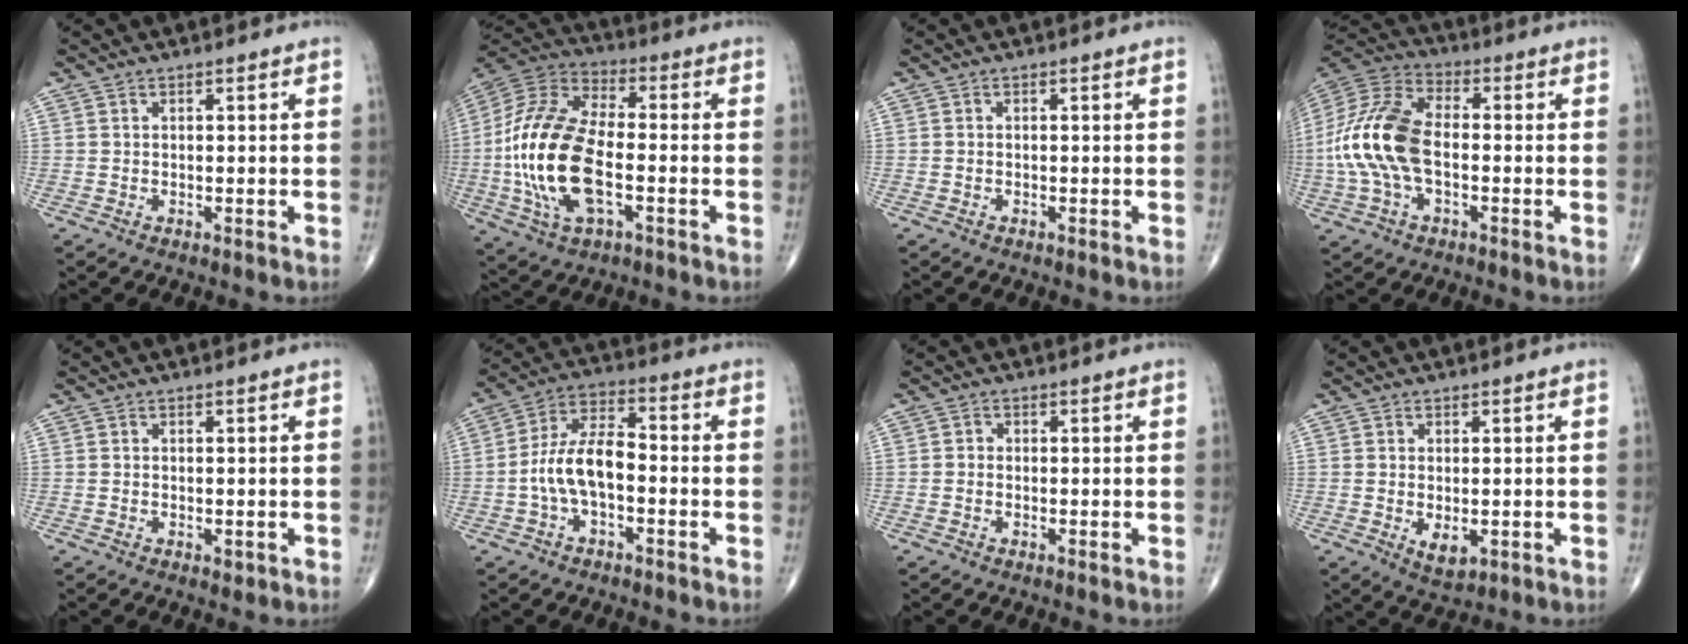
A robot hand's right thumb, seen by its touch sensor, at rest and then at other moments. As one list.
[{"total": 21.2, "force": [-3.5, 10.2, 18.2], "torque": [-0.389, 0.018, -0.065]}, {"total": 0.0}, {"total": 16.7, "force": [-1.8, 9.4, 13.7], "torque": [-0.298, 0.032, -0.039]}, {"total": 0.9, "force": [-0.2, 0.5, 0.7], "torque": [-0.008, -0.003, -0.002]}, {"total": 10.1, "force": [-2.1, 5.0, 8.5], "torque": [-0.162, 0.041, -0.047]}, {"total": 0.9, "force": [-0.2, 0.8, 0.3], "torque": [0.000, 0.002, -0.009]}, {"total": 3.8, "force": [-0.7, 2.1, 3.1], "torque": [-0.049, -0.010, -0.003]}]